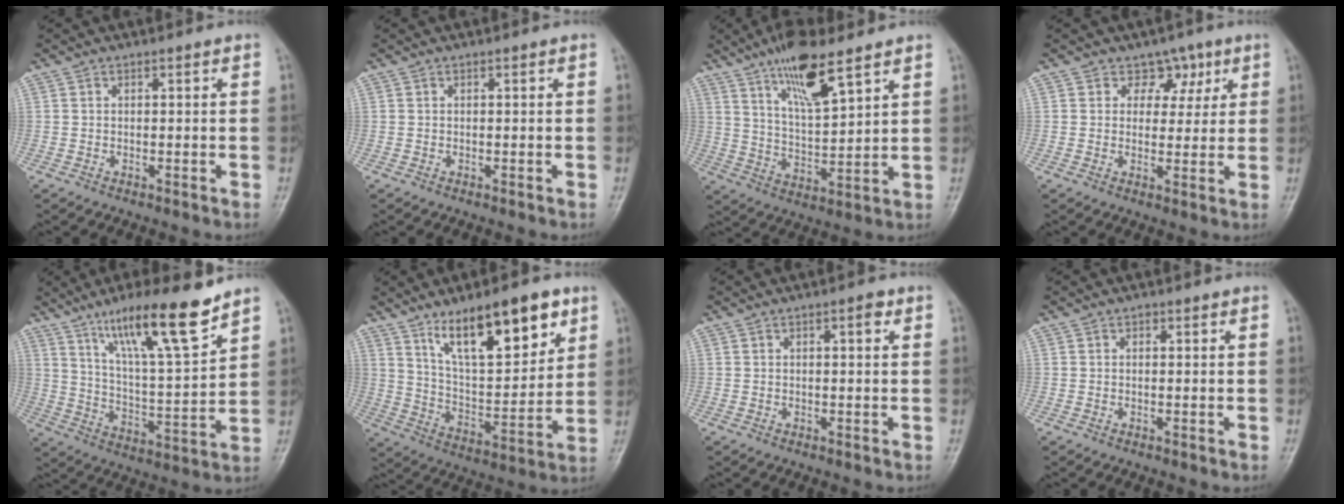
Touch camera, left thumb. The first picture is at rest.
{"total": 0.0}
{"total": 12.3, "force": [7.9, 3.2, 8.8], "torque": [-0.146, -0.043, 0.148]}
{"total": 4.8, "force": [2.5, 3.8, 1.4], "torque": [0.020, -0.007, 0.033]}
{"total": 16.9, "force": [11.5, 2.5, 12.1], "torque": [-0.192, -0.063, 0.202]}
{"total": 18.5, "force": [10.7, 6.8, 13.4], "torque": [-0.174, -0.050, 0.189]}
{"total": 2.0, "force": [0.8, 0.6, 1.7], "torque": [-0.024, 0.001, 0.010]}
{"total": 0.8, "force": [0.4, 0.5, 0.5], "torque": [-0.002, 0.000, 0.003]}